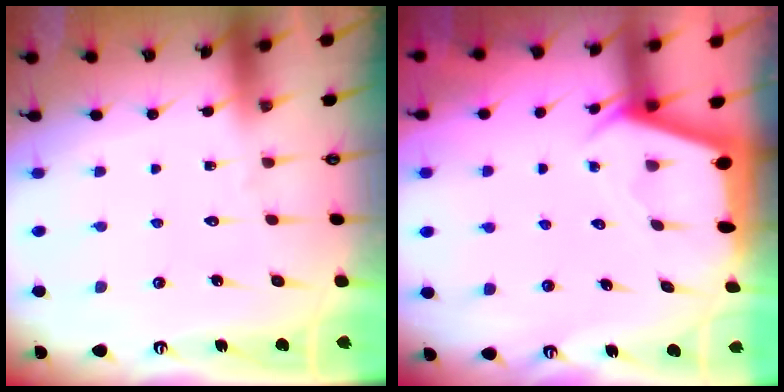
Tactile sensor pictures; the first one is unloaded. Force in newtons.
{"total": 2.3, "press": 2.3, "slide": 0.3}